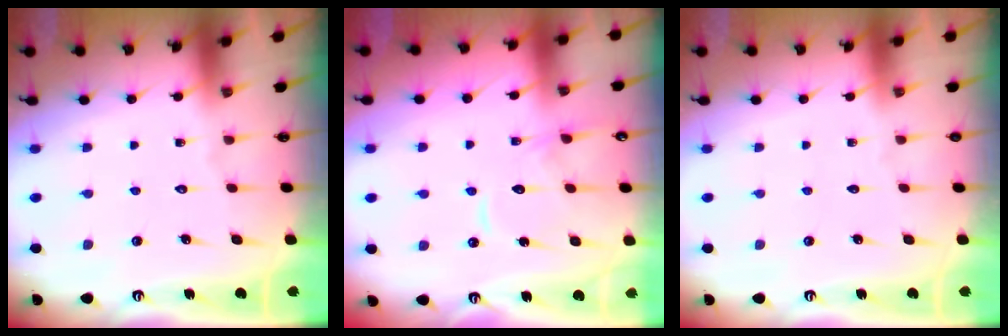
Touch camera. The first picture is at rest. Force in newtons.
{"total": 12.2, "press": 12.1, "slide": 1.1}
{"total": 0.0}